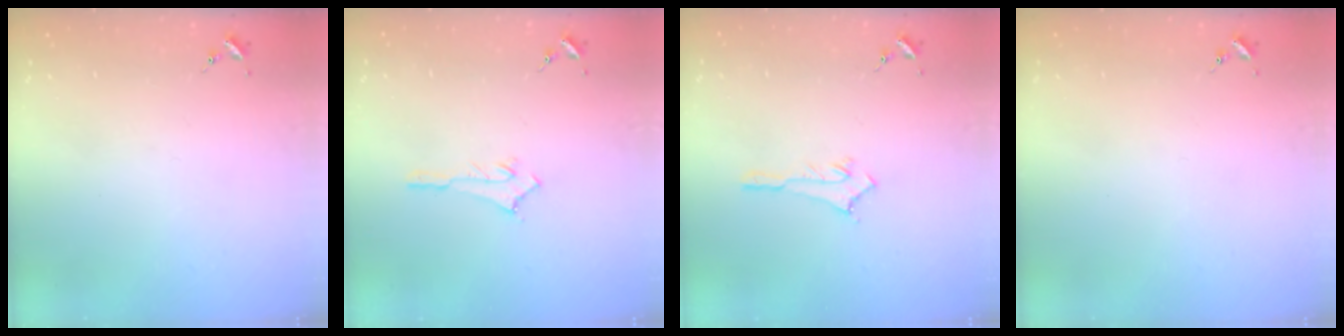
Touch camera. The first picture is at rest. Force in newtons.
{"total": 2.5, "press": 2.5, "slide": 0.2}
{"total": 2.8, "press": 2.8, "slide": 0.2}
{"total": 0.0}